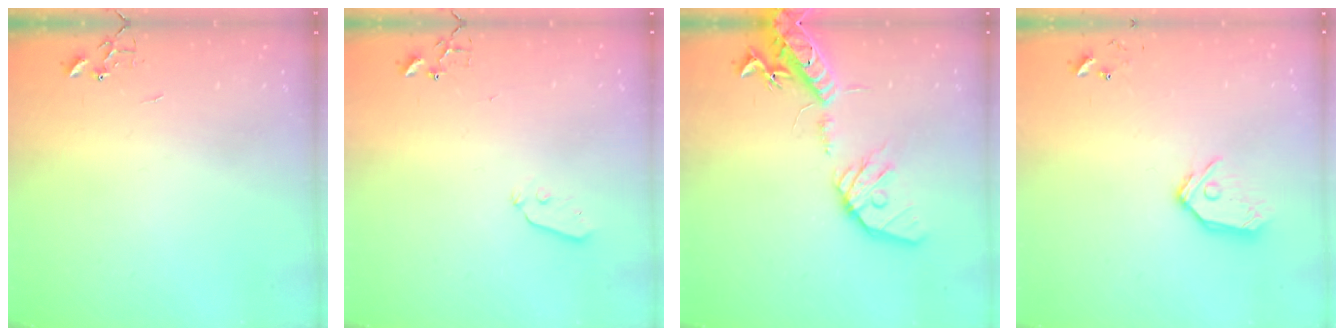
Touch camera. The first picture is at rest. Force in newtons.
{"total": 4.4, "press": 4.3, "slide": 0.8}
{"total": 18.6, "press": 18.2, "slide": 3.5}
{"total": 11.6, "press": 11.6, "slide": 1.4}